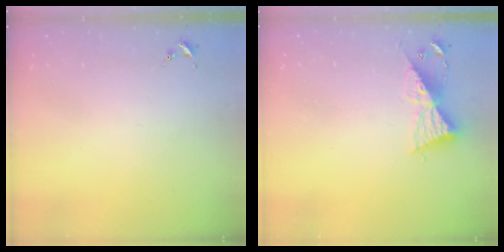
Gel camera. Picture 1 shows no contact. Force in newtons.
{"total": 9.3, "press": 9.3, "slide": 0.7}